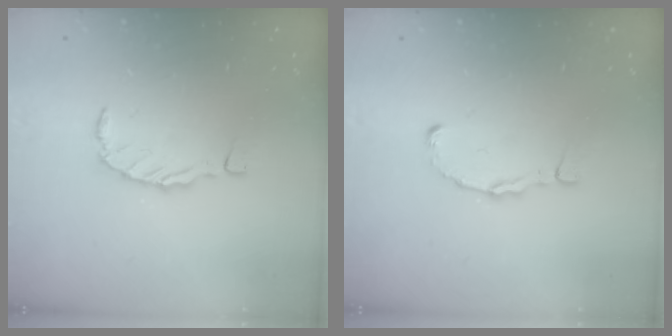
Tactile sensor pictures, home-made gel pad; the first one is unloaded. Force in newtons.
{"total": 2.4, "press": 2.3, "slide": 0.4}